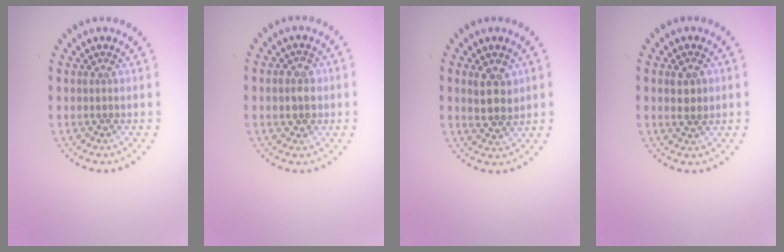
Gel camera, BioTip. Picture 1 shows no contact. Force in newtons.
{"total": 2.3, "press": 2.2, "slide": 0.6}
{"total": 2.8, "press": 2.6, "slide": 0.9}
{"total": 2.0, "press": 2.0, "slide": 0.4}